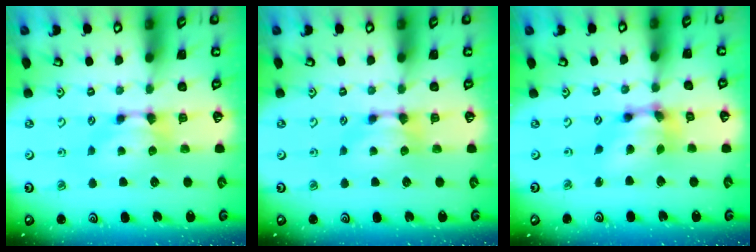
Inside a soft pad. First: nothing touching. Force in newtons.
{"total": 0.0}
{"total": 6.3, "press": 5.9, "slide": 2.3}